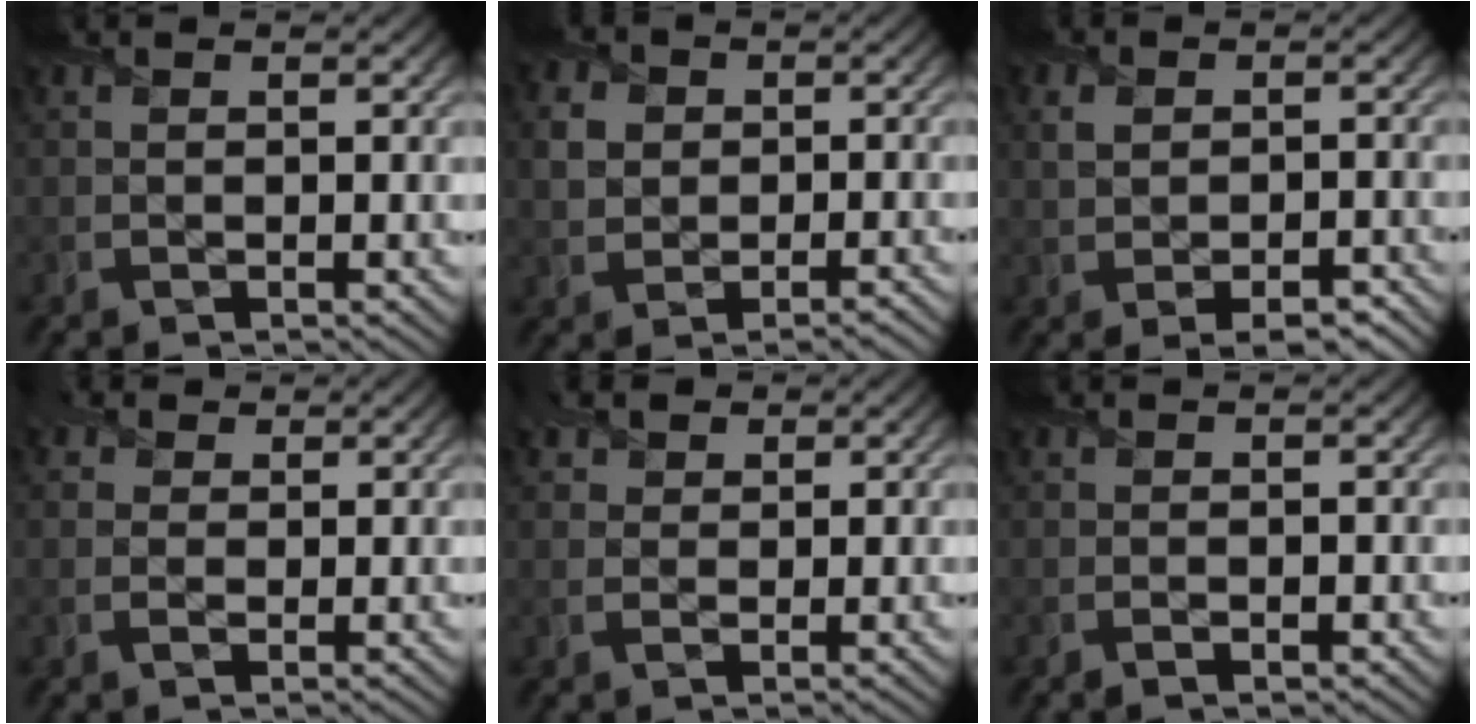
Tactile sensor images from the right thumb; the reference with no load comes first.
{"total": 4.0, "force": [-0.1, 3.3, 2.3], "torque": [-0.045, 0.001, -0.008]}
{"total": 5.4, "force": [-1.1, 3.5, 4.0], "torque": [-0.063, -0.009, -0.013]}
{"total": 2.3, "force": [0.7, 1.9, 1.0], "torque": [-0.028, 0.003, 0.008]}
{"total": 2.4, "force": [1.4, 1.8, 0.9], "torque": [-0.027, -0.001, 0.023]}
{"total": 0.9, "force": [-0.4, 0.3, 0.8], "torque": [-0.016, 0.003, -0.005]}